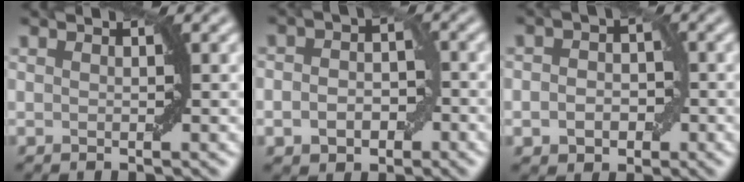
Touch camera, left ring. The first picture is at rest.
{"total": 4.4, "force": [-1.3, 3.2, 2.8], "torque": [-0.030, -0.003, -0.026]}
{"total": 4.0, "force": [-0.9, 3.1, 2.4], "torque": [-0.010, 0.000, -0.021]}